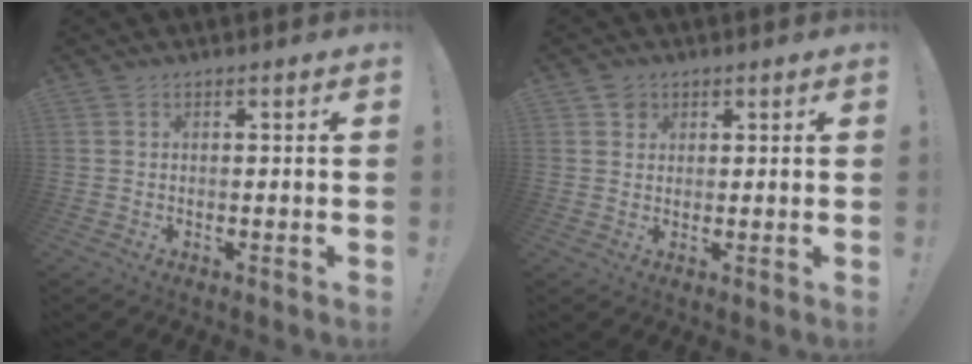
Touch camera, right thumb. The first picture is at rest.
{"total": 2.9, "force": [1.6, 2.4, 0.4], "torque": [0.002, -0.007, 0.027]}